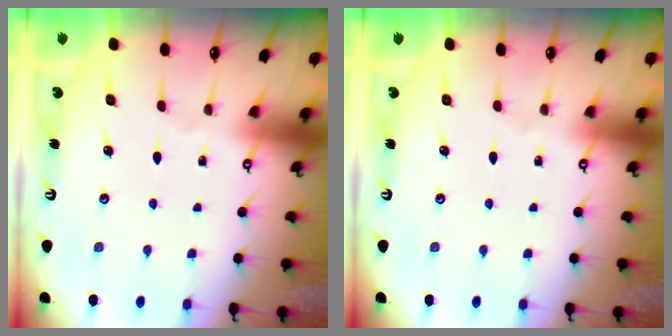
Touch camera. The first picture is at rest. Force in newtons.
{"total": 0.0}